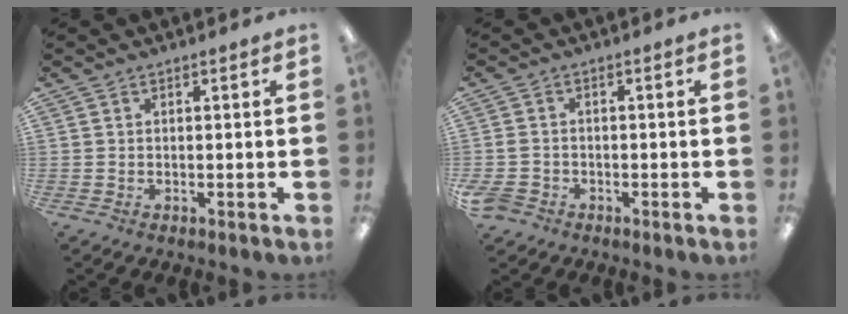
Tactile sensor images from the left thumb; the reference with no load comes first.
{"total": 2.7, "force": [-1.6, 1.9, 0.9], "torque": [-0.031, 0.003, -0.035]}